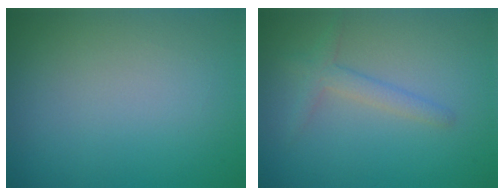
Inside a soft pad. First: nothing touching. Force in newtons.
{"total": 1.9, "press": 1.9, "slide": 0.1}